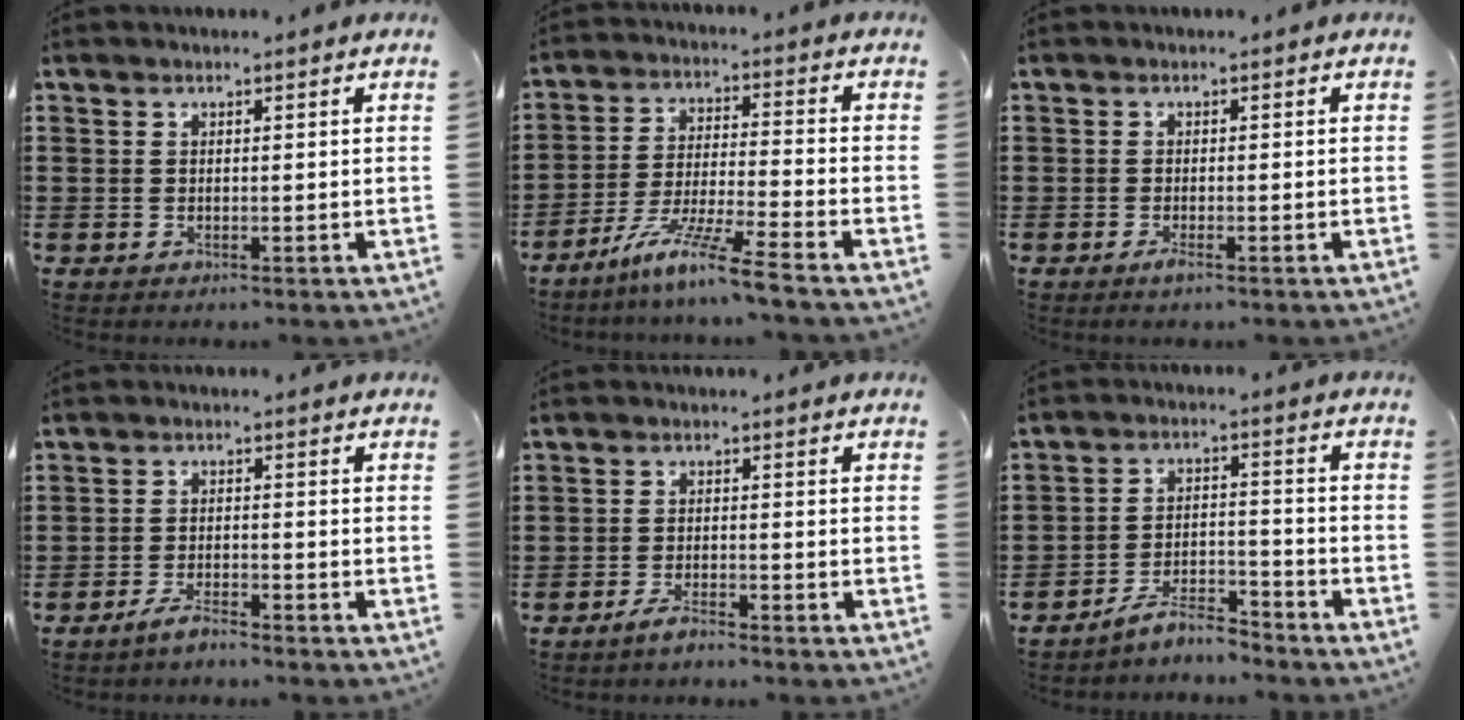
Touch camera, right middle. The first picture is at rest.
{"total": 9.1, "force": [-7.5, -0.7, 5.2], "torque": [-0.106, -0.011, -0.148]}
{"total": 1.4, "force": [-0.6, 0.2, 1.2], "torque": [-0.023, -0.006, -0.008]}
{"total": 2.9, "force": [-2.5, 0.3, 1.4], "torque": [-0.030, 0.004, -0.049]}
{"total": 2.4, "force": [-2.0, 0.3, 1.3], "torque": [-0.030, 0.002, -0.040]}
{"total": 6.4, "force": [-6.0, 1.1, 2.0], "torque": [-0.042, 0.005, -0.117]}